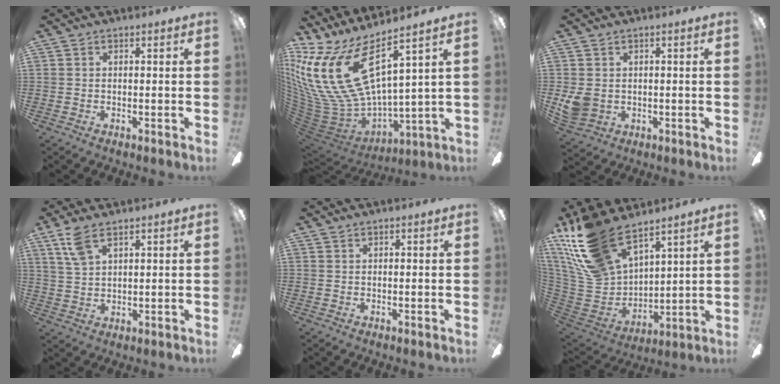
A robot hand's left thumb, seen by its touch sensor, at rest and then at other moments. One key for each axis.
{"total": 22.2, "fx": 11.1, "fy": 10.0, "fz": 16.4, "tx": -0.357, "ty": -0.096, "tz": 0.208}
{"total": 5.1, "fx": 0.4, "fy": 4.4, "fz": 2.5, "tx": -0.052, "ty": 0.003, "tz": 0.012}
{"total": 6.1, "fx": 4.2, "fy": 2.2, "fz": 3.8, "tx": -0.086, "ty": -0.008, "tz": 0.079}
{"total": 0.0}
{"total": 20.2, "fx": 14.8, "fy": 8.8, "fz": 10.6, "tx": -0.261, "ty": -0.084, "tz": 0.272}